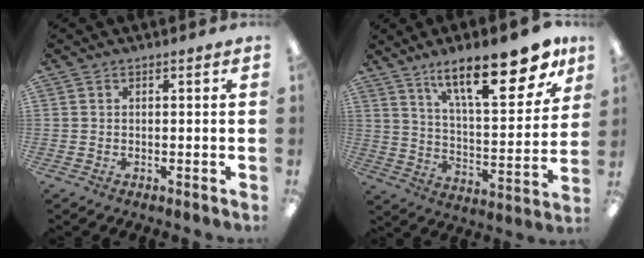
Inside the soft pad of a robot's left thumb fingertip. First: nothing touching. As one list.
[{"total": 21.6, "force": [14.6, 6.8, 14.5], "torque": [-0.214, -0.091, 0.236]}]